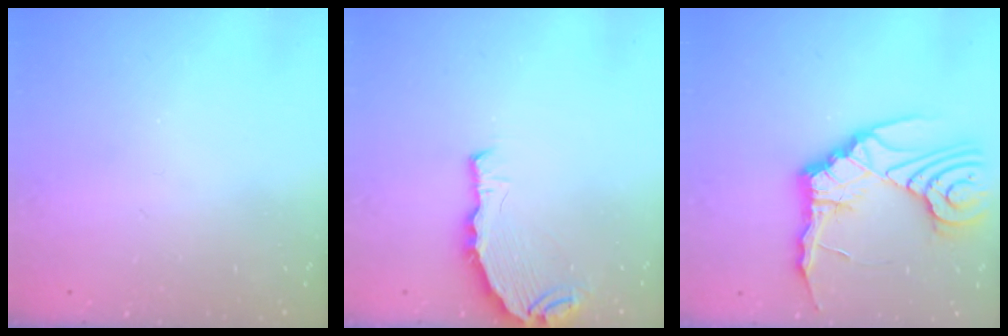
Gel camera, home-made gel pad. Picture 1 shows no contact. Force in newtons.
{"total": 7.4, "press": 5.7, "slide": 4.7}
{"total": 16.2, "press": 16.0, "slide": 2.4}